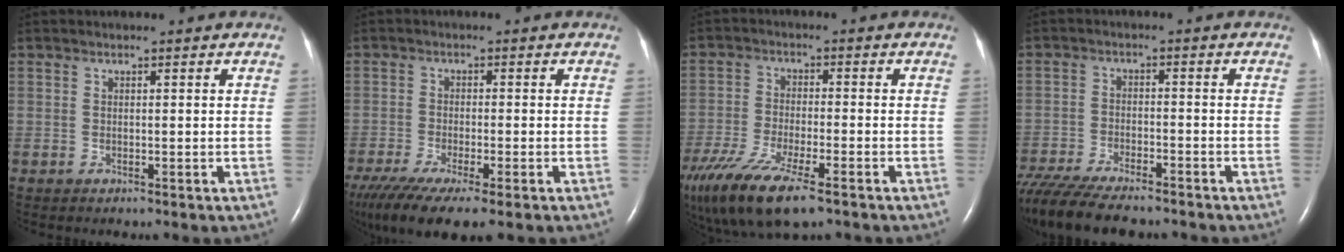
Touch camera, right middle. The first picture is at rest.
{"total": 12.8, "force": [-8.7, 2.6, 8.9], "torque": [-0.182, -0.029, -0.147]}
{"total": 16.5, "force": [-11.0, 4.3, 11.5], "torque": [-0.256, -0.042, -0.191]}
{"total": 15.2, "force": [-13.0, 3.0, 7.3], "torque": [-0.143, -0.027, -0.206]}